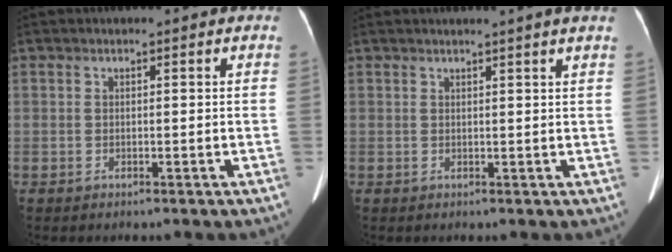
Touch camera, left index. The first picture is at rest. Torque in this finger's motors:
{"motor_torque": [0.81, -0.90, 0.11, 0.02]}